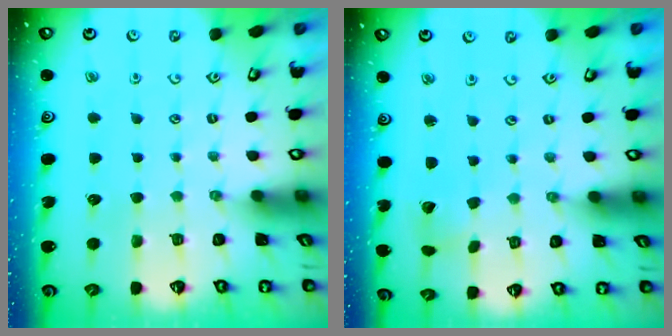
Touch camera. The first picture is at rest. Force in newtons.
{"total": 2.1, "press": 2.1, "slide": 0.3}